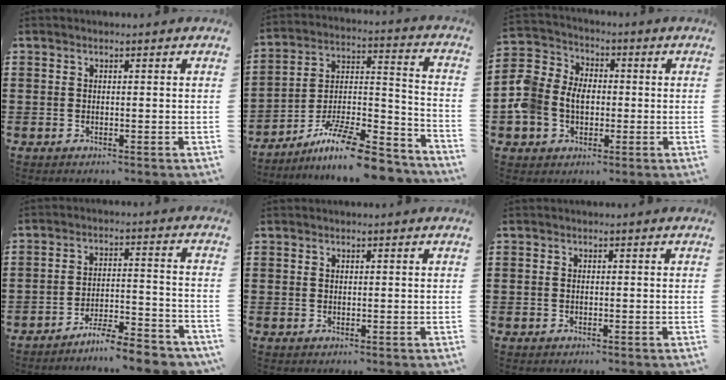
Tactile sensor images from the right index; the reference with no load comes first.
{"total": 12.4, "force": [-10.0, 2.2, 6.9], "torque": [-0.107, 0.030, -0.187]}
{"total": 7.9, "force": [-1.3, 6.9, 3.7], "torque": [-0.119, 0.011, -0.030]}
{"total": 6.3, "force": [-5.9, 0.2, 2.2], "torque": [-0.032, 0.006, -0.112]}
{"total": 0.5, "force": [0.2, 0.4, 0.3], "torque": [-0.007, 0.002, 0.005]}
{"total": 0.6, "force": [0.0, 0.5, 0.2], "torque": [-0.006, 0.002, -0.001]}